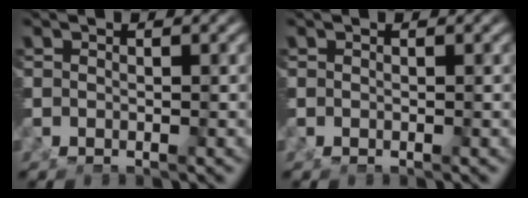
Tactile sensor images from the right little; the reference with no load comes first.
{"total": 0.0}